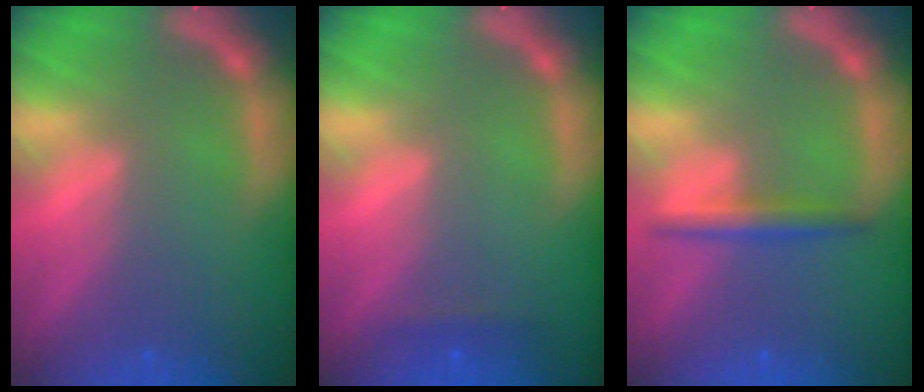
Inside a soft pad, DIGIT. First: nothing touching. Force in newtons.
{"total": 0.9}
{"total": 2.4}